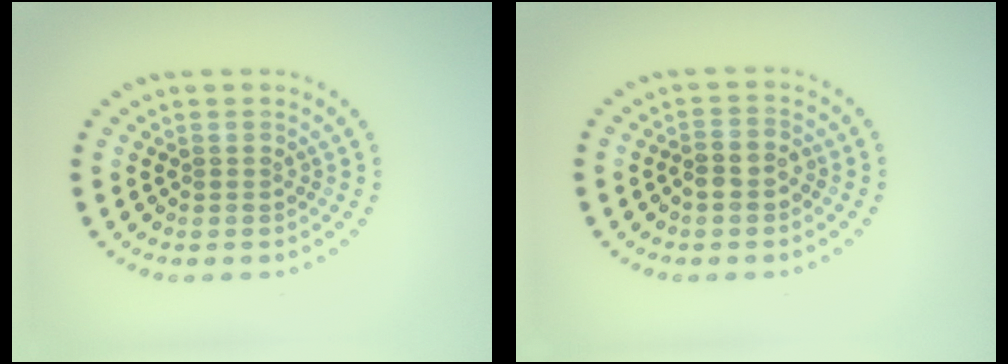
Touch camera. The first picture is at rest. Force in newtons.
{"total": 1.7, "press": 1.5, "slide": 0.8}